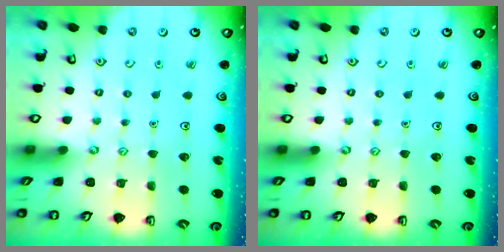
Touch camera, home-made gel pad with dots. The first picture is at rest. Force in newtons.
{"total": 0.0}